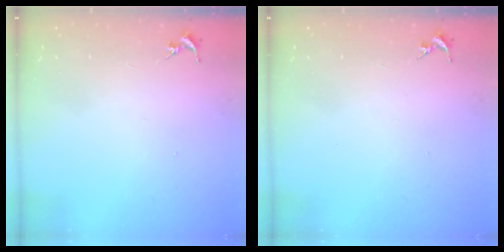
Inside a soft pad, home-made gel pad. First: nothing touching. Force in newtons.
{"total": 0.0}